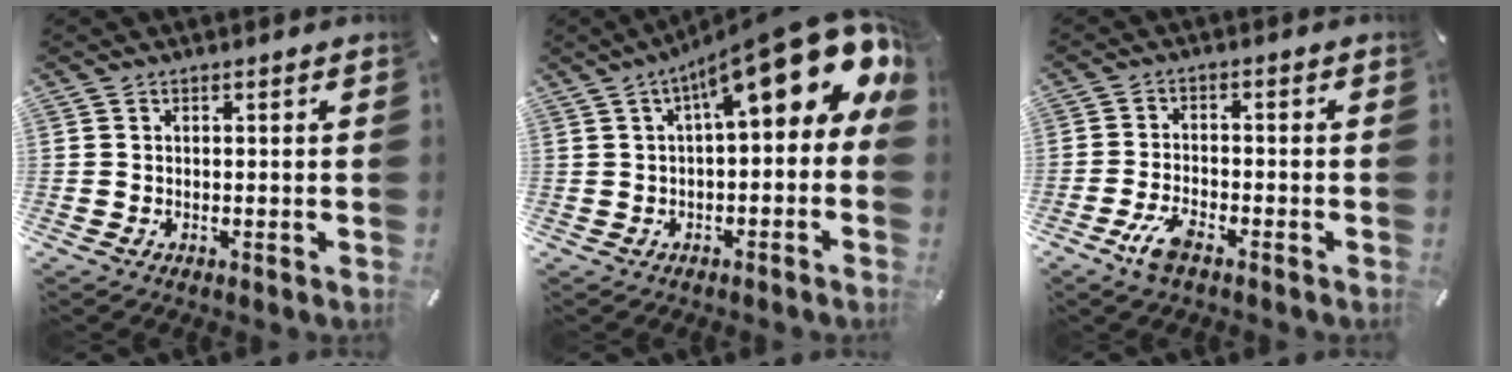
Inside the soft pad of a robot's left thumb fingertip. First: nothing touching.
{"total": 18.1, "force": [8.9, 5.5, 14.8], "torque": [-0.215, -0.075, 0.145]}
{"total": 5.5, "force": [-3.3, 2.1, 3.8], "torque": [-0.091, 0.006, -0.066]}